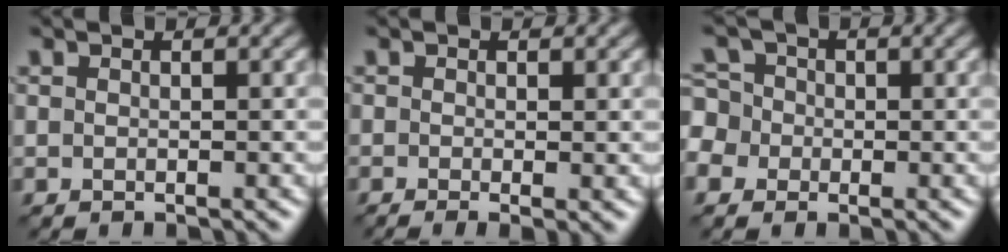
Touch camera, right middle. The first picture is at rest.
{"total": 1.9, "force": [-0.5, 0.4, 1.8], "torque": [-0.028, -0.009, -0.007]}
{"total": 5.3, "force": [-1.2, 4.8, 1.9], "torque": [-0.049, 0.025, -0.053]}